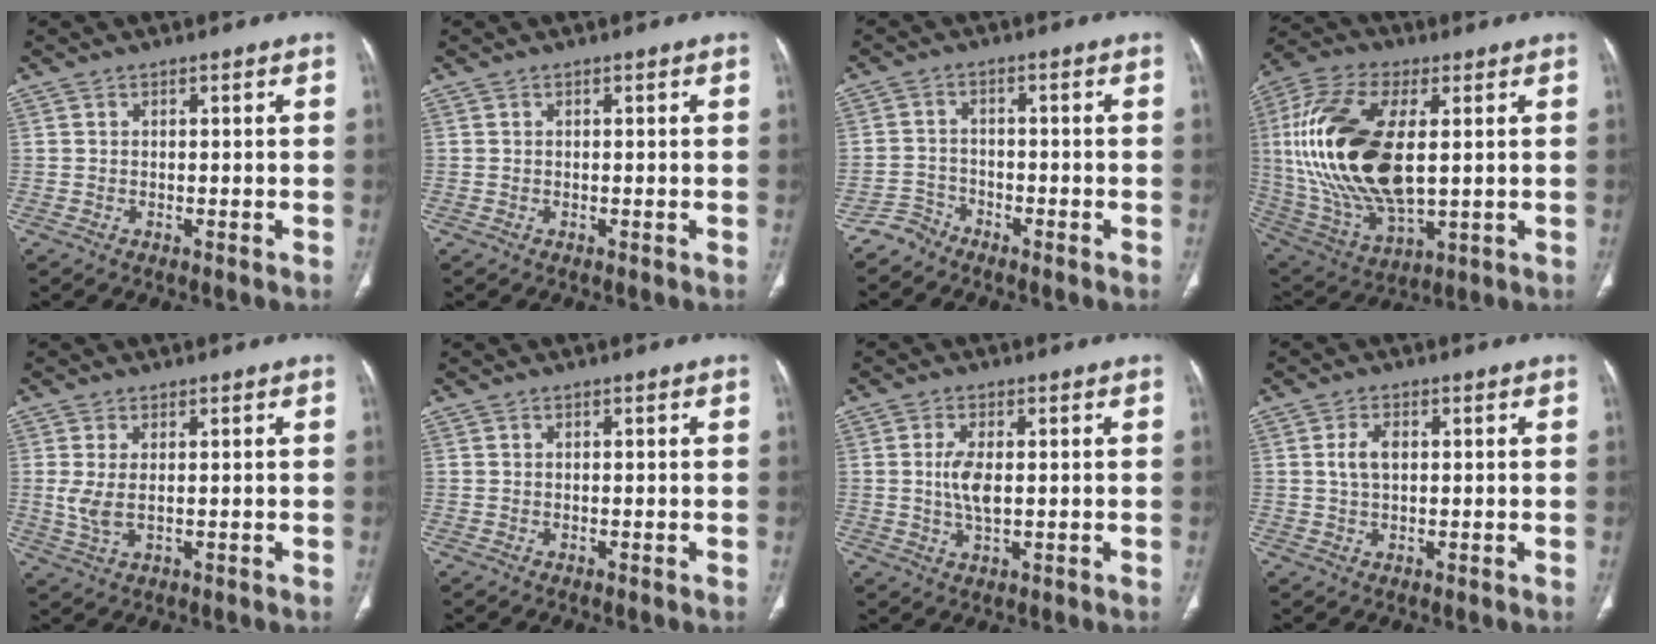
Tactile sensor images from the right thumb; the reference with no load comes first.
{"total": 0.0}
{"total": 3.2, "force": [-2.9, 1.2, -0.5], "torque": [0.016, 0.011, -0.060]}
{"total": 25.2, "force": [2.7, 12.6, 21.6], "torque": [-0.454, -0.015, 0.054]}
{"total": 4.1, "force": [0.3, 1.9, 3.6], "torque": [-0.090, -0.008, 0.013]}
{"total": 0.0}
{"total": 5.0, "force": [0.3, 2.2, 4.5], "torque": [-0.096, -0.005, 0.007]}
{"total": 3.5, "force": [0.7, 2.0, 2.8], "torque": [-0.059, 0.005, 0.015]}